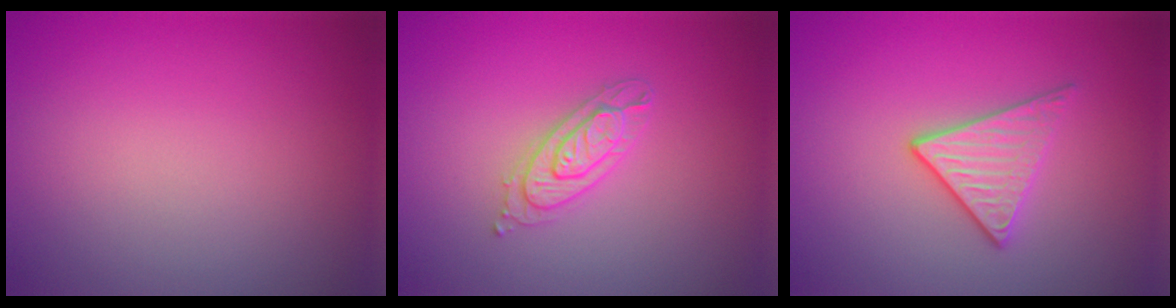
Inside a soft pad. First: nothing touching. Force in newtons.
{"total": 2.3, "press": 2.2, "slide": 0.5}
{"total": 2.8, "press": 2.6, "slide": 1.0}